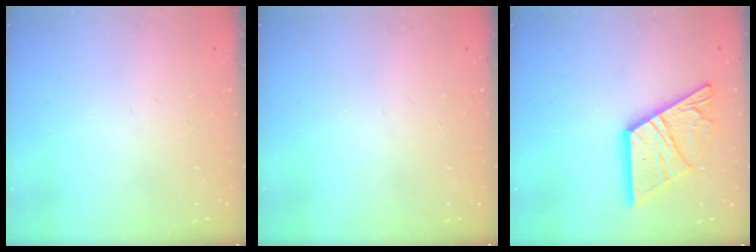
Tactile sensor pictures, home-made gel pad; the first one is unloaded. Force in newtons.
{"total": 0.0}
{"total": 18.9, "press": 18.8, "slide": 1.8}